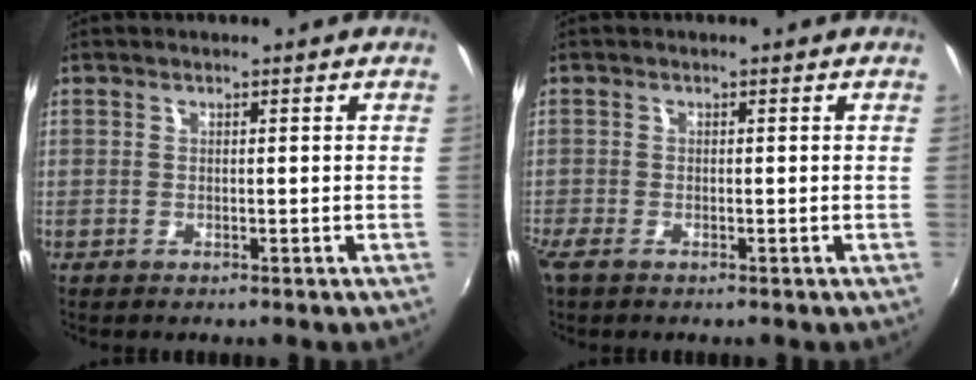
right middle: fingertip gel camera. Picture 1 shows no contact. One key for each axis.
{"total": 1.9, "fx": -1.4, "fy": 0.6, "fz": 1.1, "tx": -0.026, "ty": -0.008, "tz": -0.028}